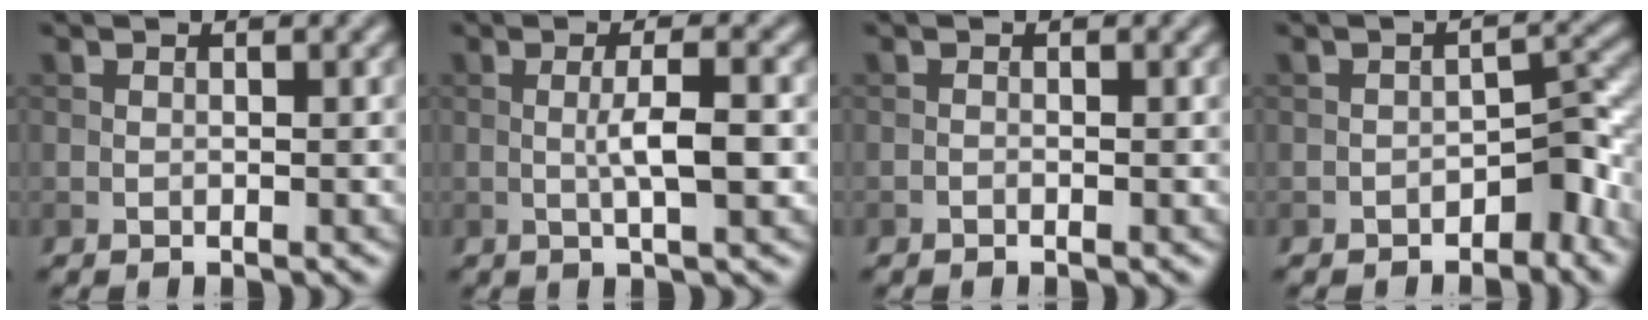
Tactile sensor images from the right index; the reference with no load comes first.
{"total": 3.5, "force": [-0.1, 0.5, 3.4], "torque": [-0.062, 0.001, -0.002]}
{"total": 0.0}
{"total": 3.1, "force": [-1.9, 1.5, 1.9], "torque": [-0.017, 0.012, -0.029]}